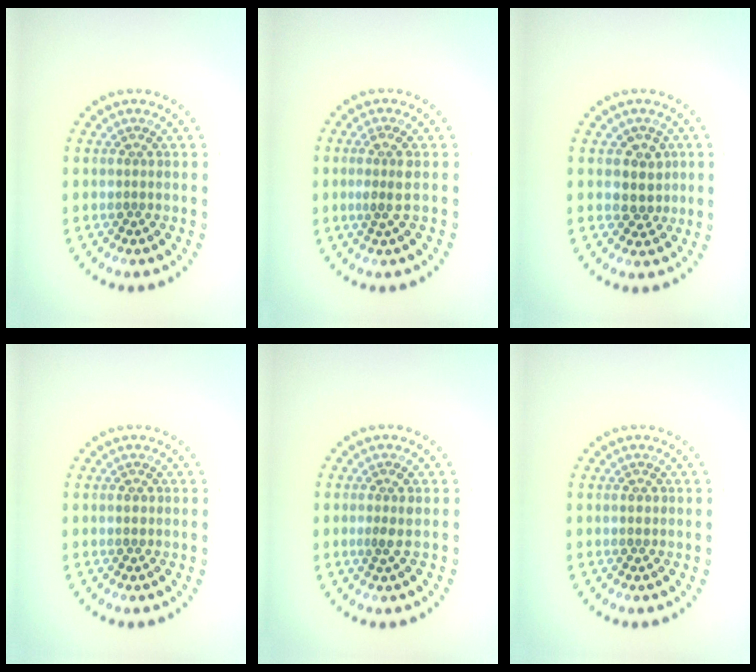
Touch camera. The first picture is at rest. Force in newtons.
{"total": 1.9, "press": 1.4, "slide": 1.2}
{"total": 2.5, "press": 2.3, "slide": 1.0}
{"total": 0.9, "press": 0.9, "slide": 0.1}
{"total": 1.1, "press": 1.0, "slide": 0.4}
{"total": 0.9, "press": 0.9, "slide": 0.1}